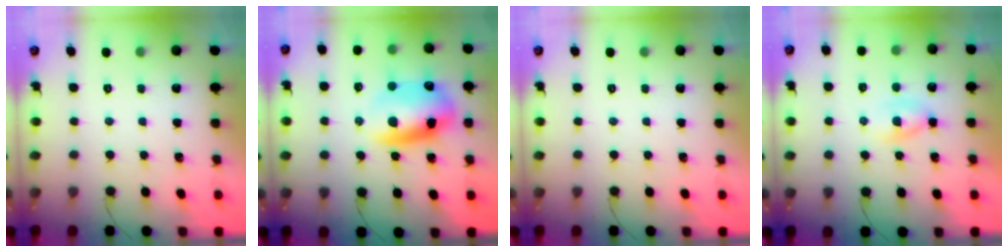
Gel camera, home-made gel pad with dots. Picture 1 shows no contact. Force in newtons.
{"total": 14.1, "press": 13.7, "slide": 3.3}
{"total": 0.0}
{"total": 2.7, "press": 2.5, "slide": 1.1}